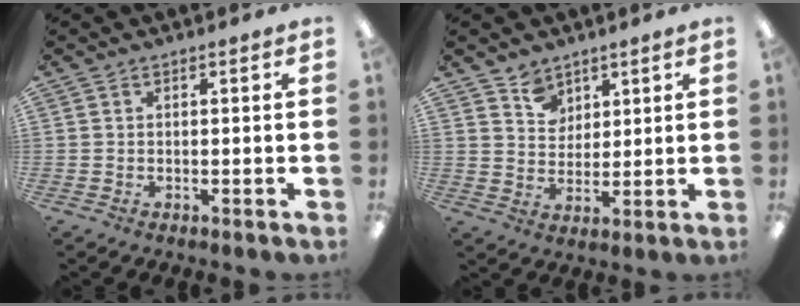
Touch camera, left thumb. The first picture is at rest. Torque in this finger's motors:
{"motor_torque": [-0.03, 0.05, -0.40, 0.16, -0.06]}